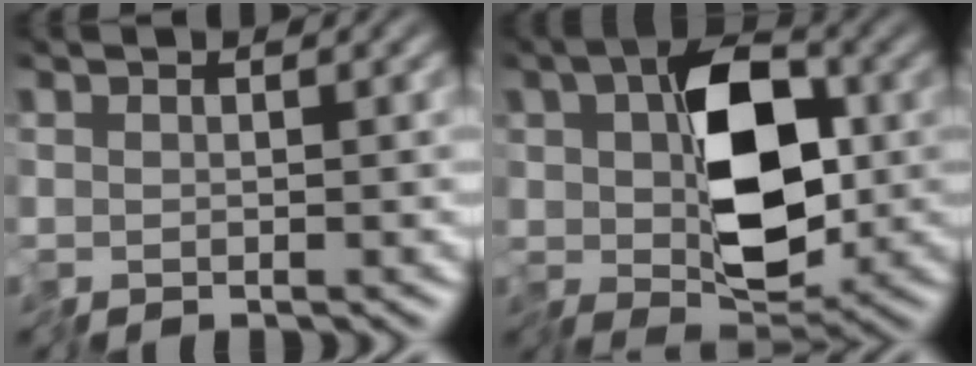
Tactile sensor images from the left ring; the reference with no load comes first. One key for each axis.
{"total": 9.1, "fx": 0.2, "fy": 5.2, "fz": 7.5, "tx": -0.126, "ty": -0.002, "tz": 0.003}